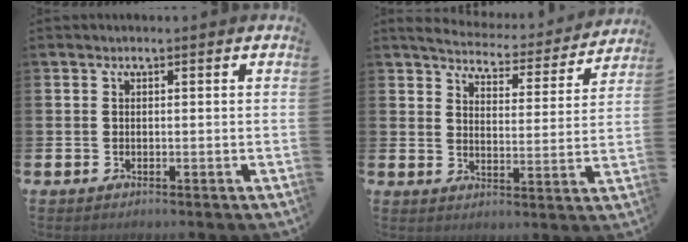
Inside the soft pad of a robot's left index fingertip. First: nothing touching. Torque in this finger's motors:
{"motor_torque": [0.84, -1.31, 0.22, 0.01]}